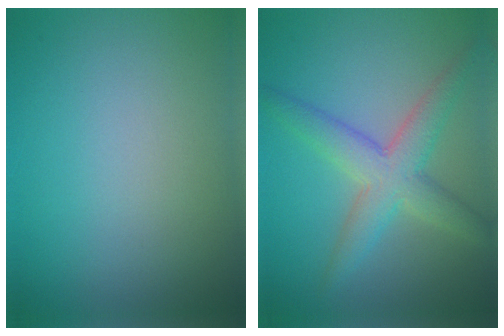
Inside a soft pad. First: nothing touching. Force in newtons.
{"total": 4.8, "press": 4.8, "slide": 0.3}